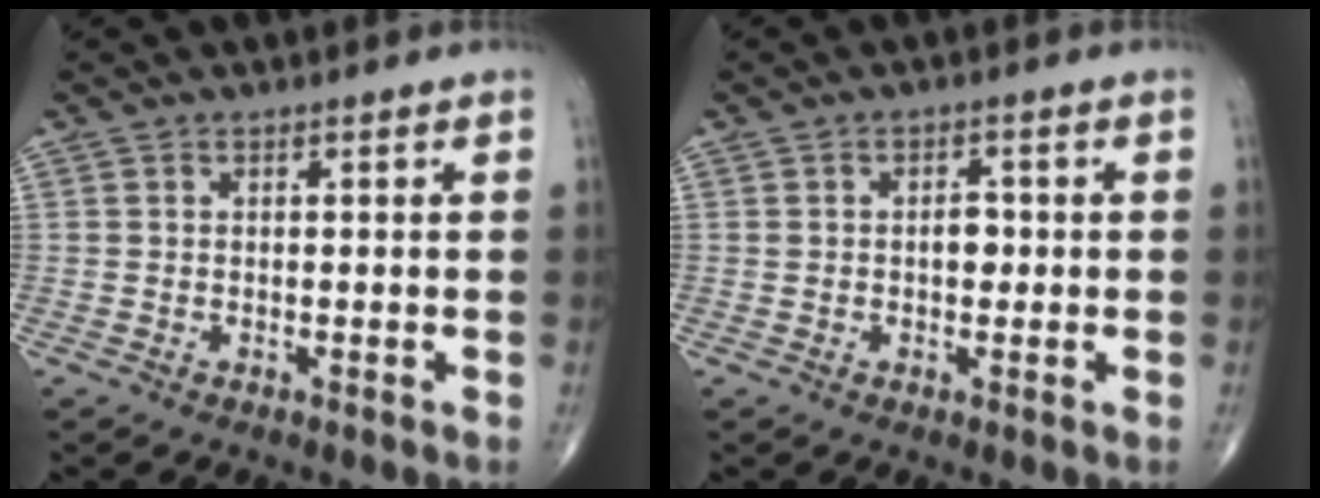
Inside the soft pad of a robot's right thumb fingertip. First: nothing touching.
{"total": 3.0, "force": [0.1, 1.8, 2.3], "torque": [-0.030, 0.007, 0.001]}